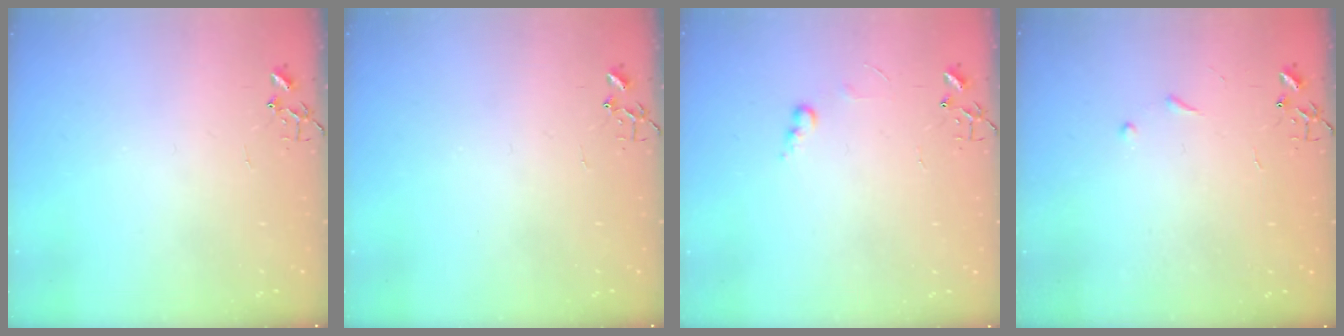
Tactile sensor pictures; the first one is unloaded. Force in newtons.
{"total": 0.0}
{"total": 5.5, "press": 5.5, "slide": 0.7}
{"total": 5.1, "press": 5.0, "slide": 0.6}